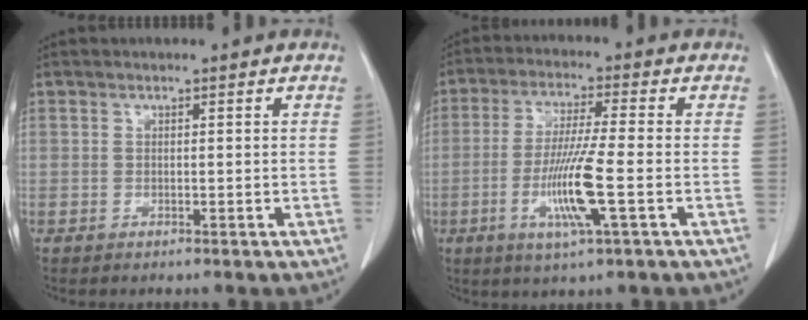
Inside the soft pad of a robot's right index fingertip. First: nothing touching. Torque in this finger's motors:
{"motor_torque": [1.46, -0.40, 0.76, 0.10]}